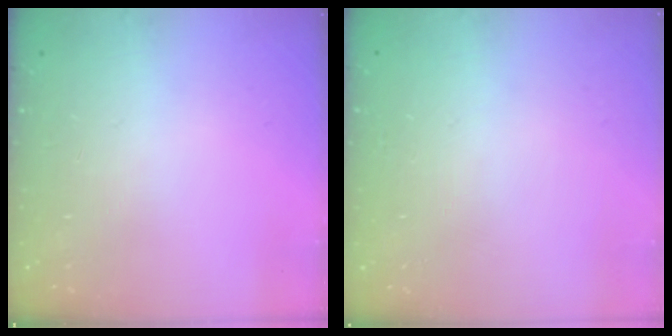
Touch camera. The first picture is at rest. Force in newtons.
{"total": 0.0}